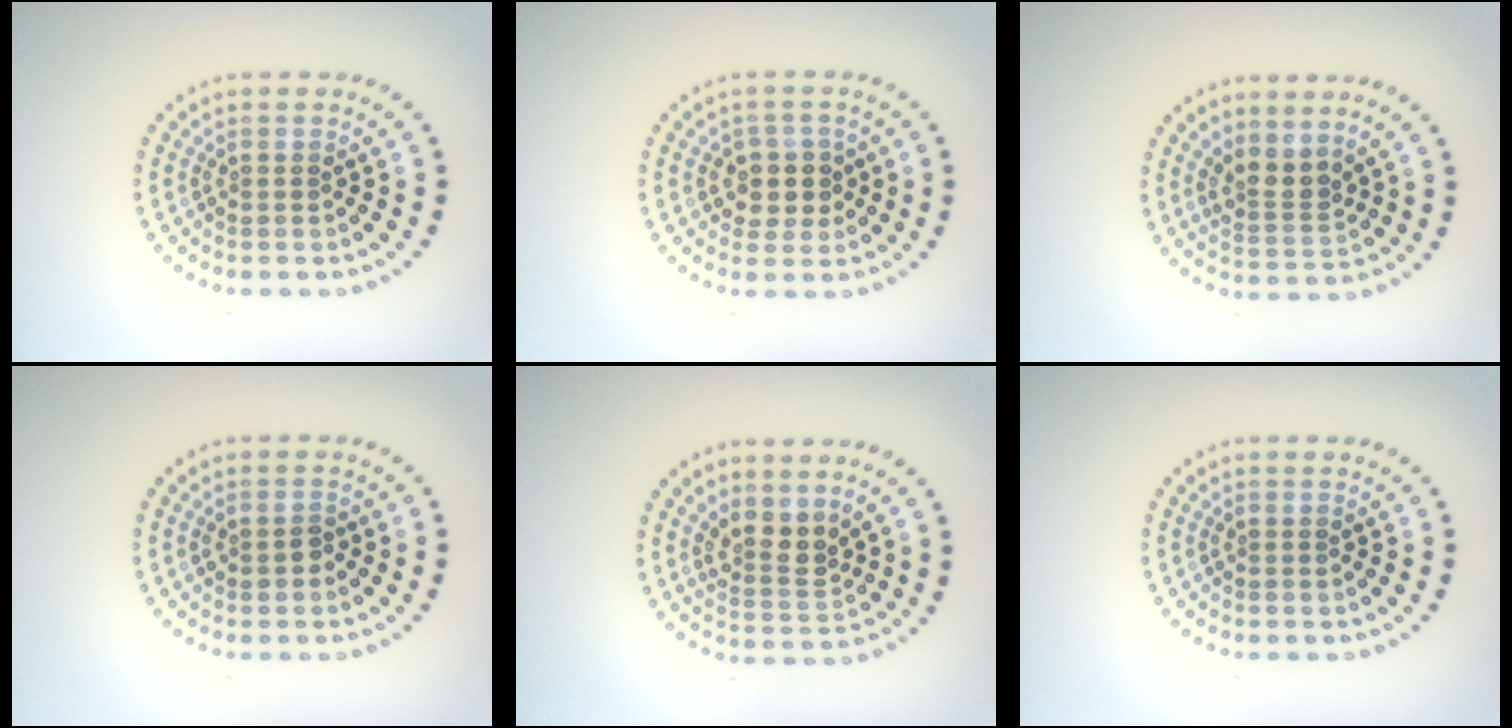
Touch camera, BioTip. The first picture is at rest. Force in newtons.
{"total": 3.0, "press": 2.8, "slide": 1.1}
{"total": 2.6, "press": 1.9, "slide": 1.7}
{"total": 1.1, "press": 1.1, "slide": 0.2}
{"total": 2.8, "press": 2.4, "slide": 1.5}
{"total": 0.0}